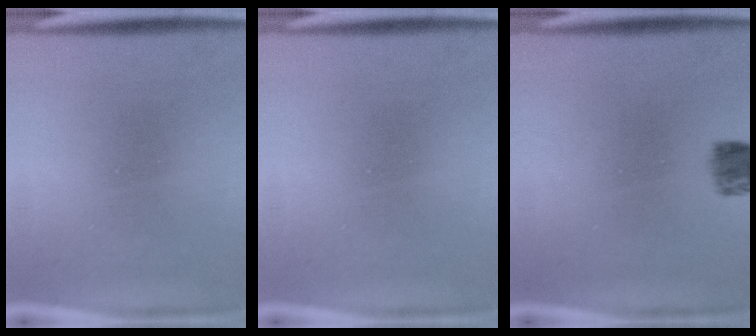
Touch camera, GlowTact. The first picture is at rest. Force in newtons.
{"total": 0.0}
{"total": 3.7}